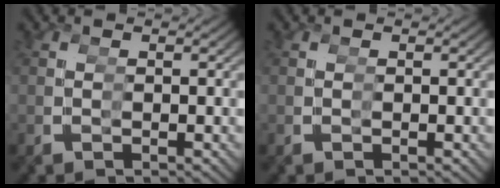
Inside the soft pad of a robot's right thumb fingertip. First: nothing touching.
{"total": 0.0}